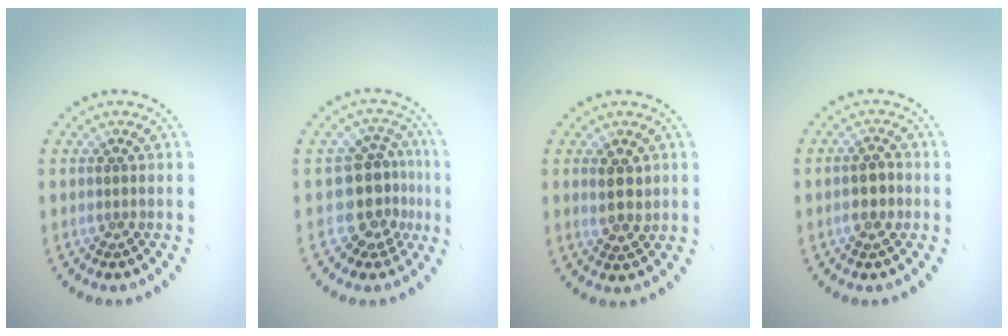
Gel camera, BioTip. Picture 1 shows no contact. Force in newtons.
{"total": 4.1, "press": 3.5, "slide": 2.2}
{"total": 2.3, "press": 2.2, "slide": 0.7}
{"total": 2.4, "press": 2.4, "slide": 0.5}